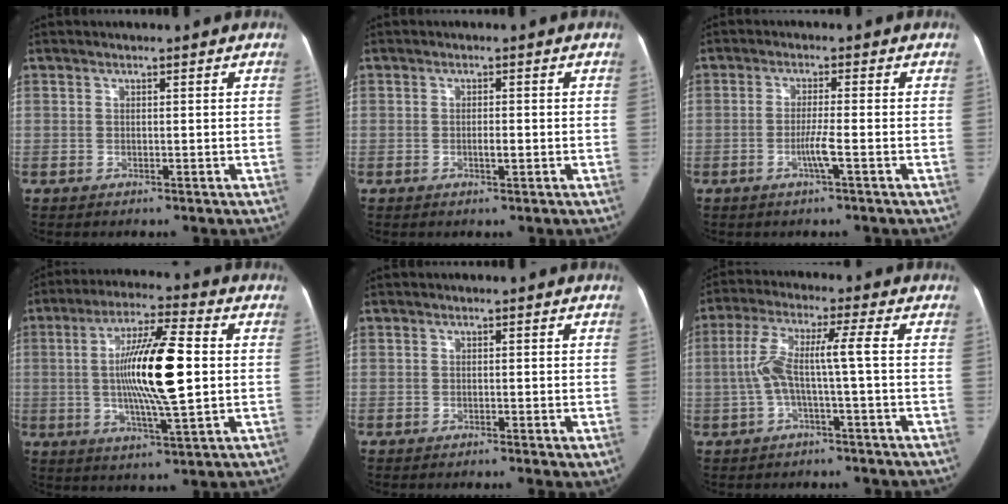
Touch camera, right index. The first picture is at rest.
{"total": 1.5, "force": [-0.4, 0.3, 1.4], "torque": [-0.026, 0.001, -0.007]}
{"total": 3.1, "force": [-1.3, -0.6, 2.8], "torque": [-0.051, -0.007, -0.029]}
{"total": 14.6, "force": [0.5, 1.7, 14.5], "torque": [-0.263, 0.004, 0.005]}
{"total": 1.3, "force": [-0.6, 0.1, 1.2], "torque": [-0.018, -0.002, -0.009]}
{"total": 7.4, "force": [-0.9, -0.3, 7.3], "torque": [-0.152, 0.028, -0.017]}